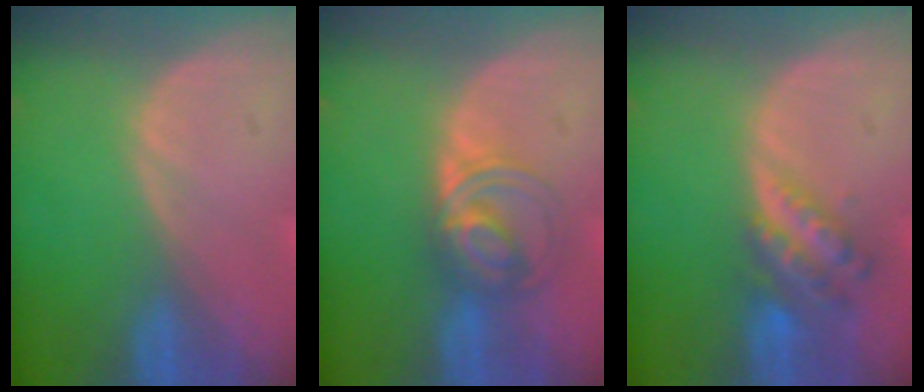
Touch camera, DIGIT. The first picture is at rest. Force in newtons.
{"total": 5.5, "press": 5.5, "slide": 0.6}
{"total": 6.1, "press": 5.3, "slide": 2.9}